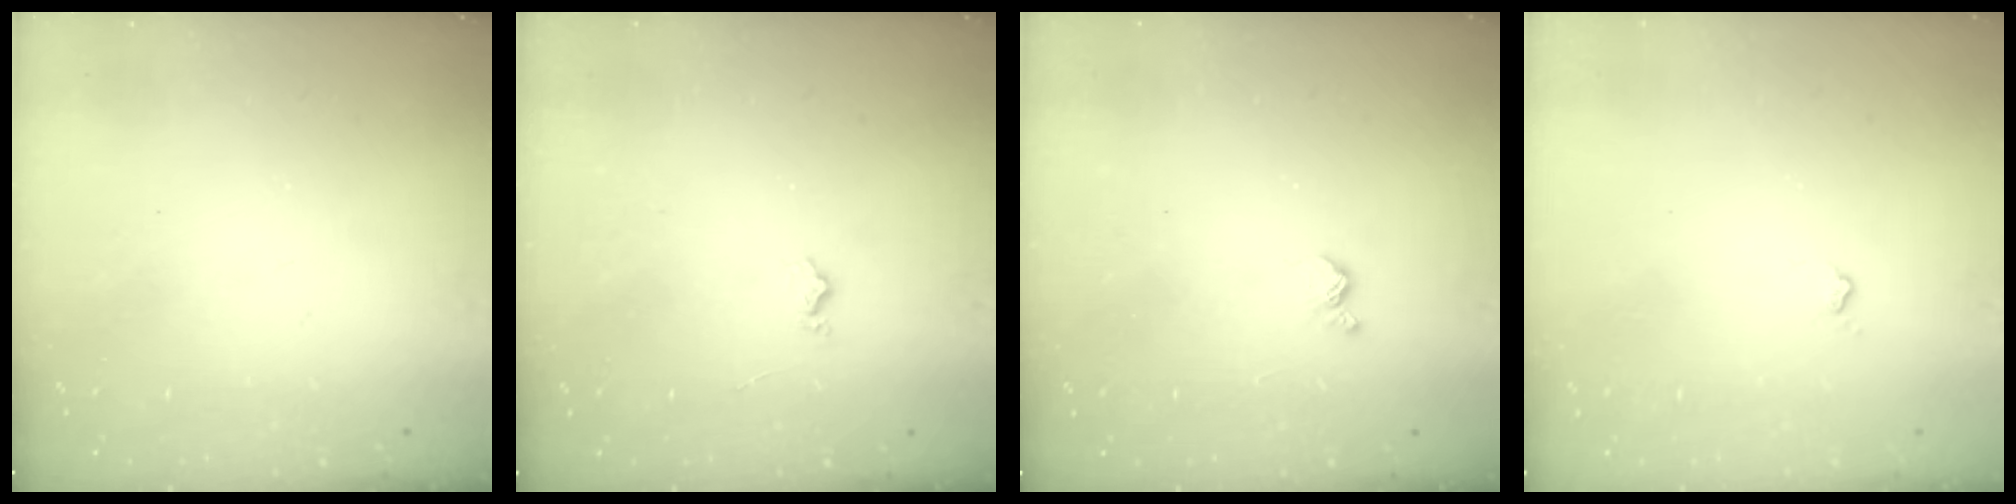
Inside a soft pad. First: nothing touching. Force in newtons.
{"total": 4.1, "press": 4.1, "slide": 0.4}
{"total": 3.8, "press": 3.7, "slide": 0.7}
{"total": 3.3, "press": 3.2, "slide": 0.6}